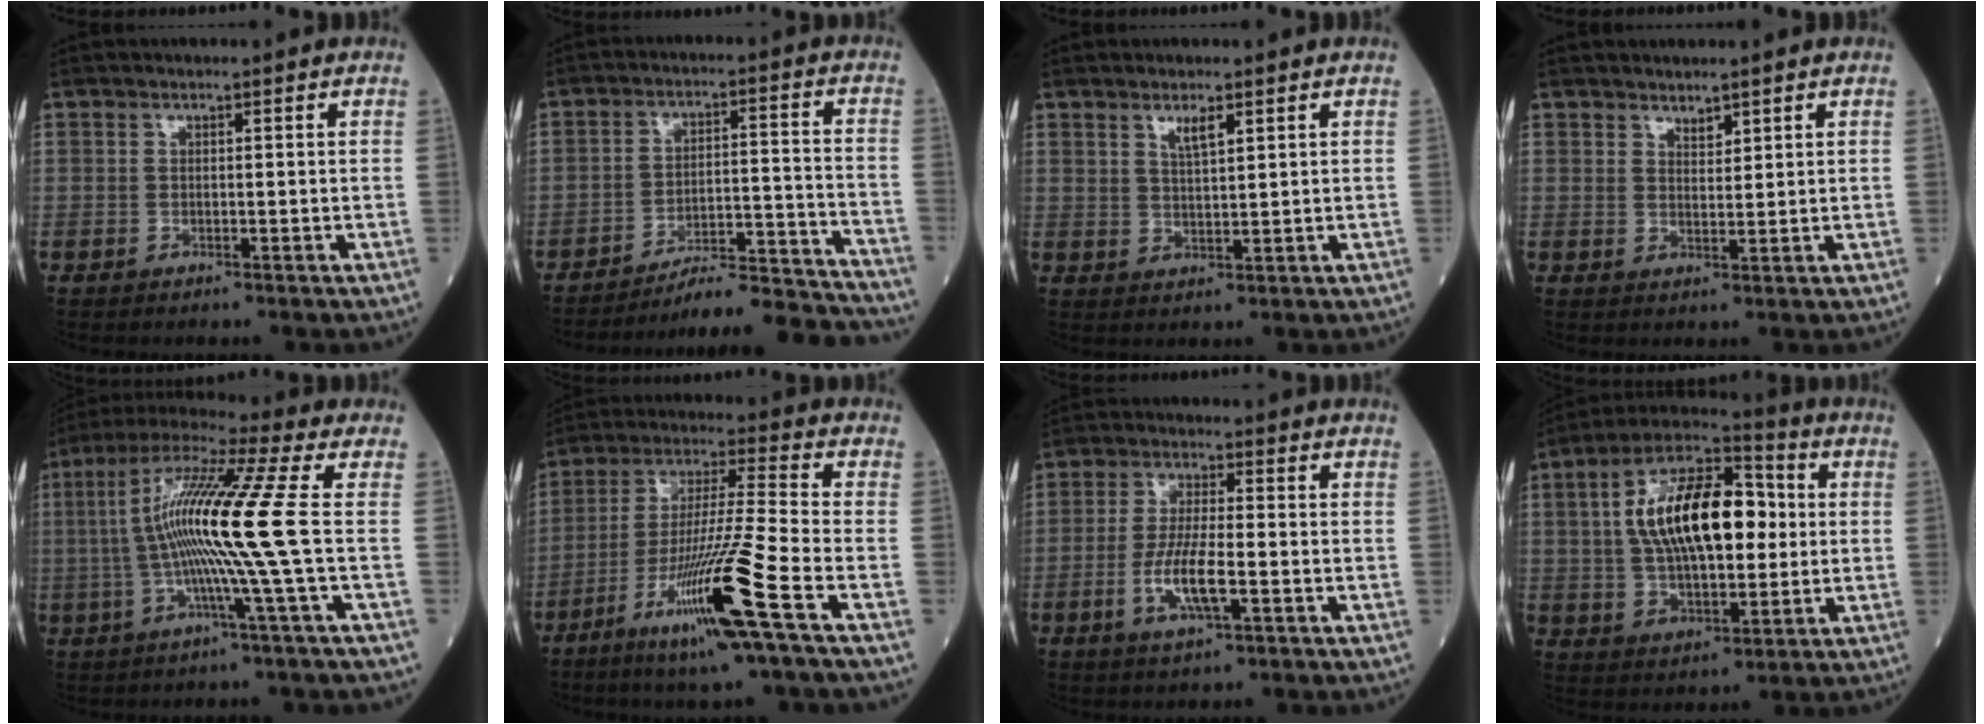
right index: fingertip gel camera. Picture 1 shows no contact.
{"total": 16.5, "force": [-16.2, -0.9, 3.1], "torque": [-0.041, 0.014, -0.231]}
{"total": 2.7, "force": [1.8, 0.4, 2.0], "torque": [-0.042, 0.001, 0.037]}
{"total": 1.8, "force": [1.6, 0.5, 0.6], "torque": [-0.011, -0.004, 0.031]}
{"total": 15.0, "force": [-0.6, -2.4, 14.8], "torque": [-0.280, 0.005, -0.023]}
{"total": 16.1, "force": [-7.6, -1.4, 14.2], "torque": [-0.287, -0.029, -0.138]}
{"total": 7.4, "force": [-2.3, 1.3, 6.9], "torque": [-0.142, -0.004, -0.042]}
{"total": 17.1, "force": [2.2, 7.2, 15.4], "torque": [-0.288, 0.030, 0.038]}